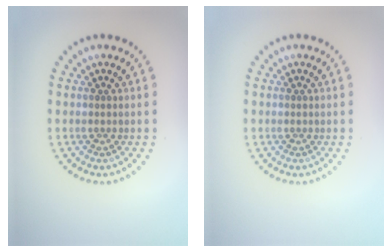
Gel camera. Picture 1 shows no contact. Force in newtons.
{"total": 0.0}